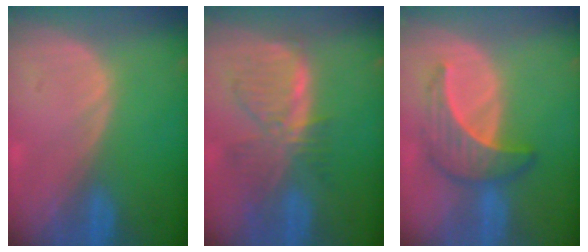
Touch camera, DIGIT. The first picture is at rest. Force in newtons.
{"total": 7.7, "press": 6.9, "slide": 3.4}
{"total": 6.4, "press": 6.3, "slide": 1.0}